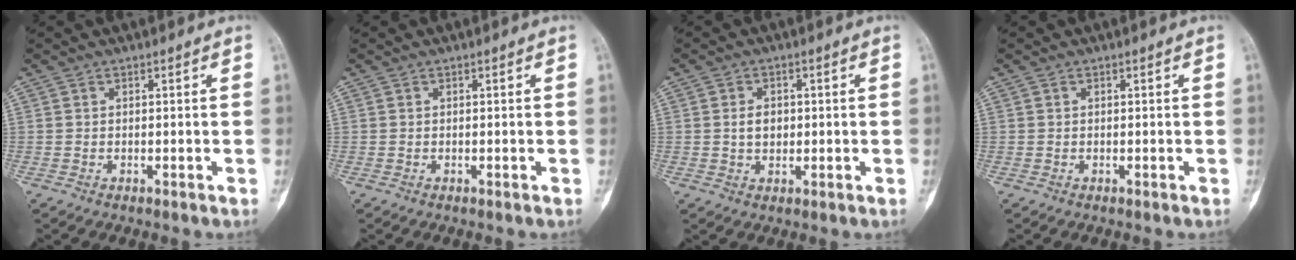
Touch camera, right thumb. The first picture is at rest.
{"total": 0.0}
{"total": 3.4, "force": [0.2, 2.5, 2.3], "torque": [-0.030, 0.004, 0.004]}
{"total": 0.0}